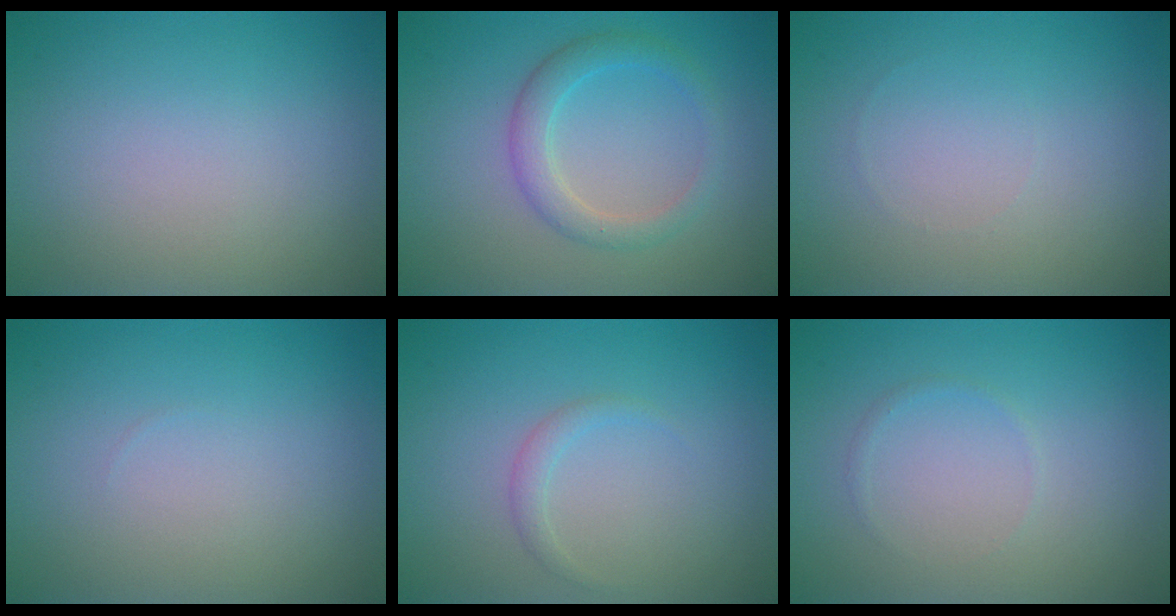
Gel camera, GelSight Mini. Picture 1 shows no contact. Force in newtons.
{"total": 2.8, "press": 2.8, "slide": 0.3}
{"total": 0.0}
{"total": 0.0}
{"total": 1.1, "press": 1.1, "slide": 0.0}
{"total": 0.5, "press": 0.5, "slide": 0.0}